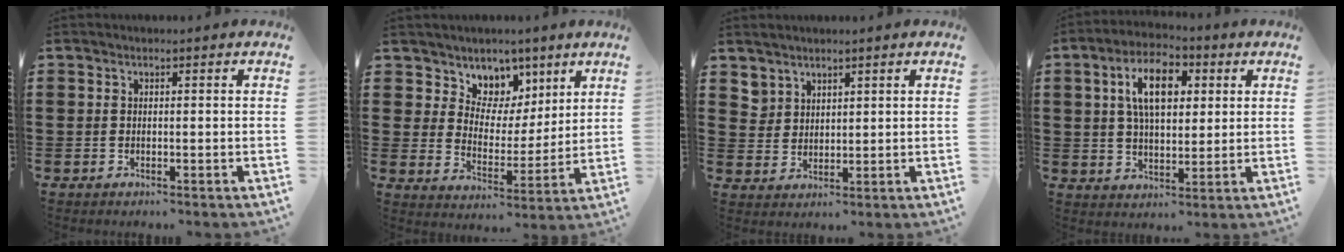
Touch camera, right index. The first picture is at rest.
{"total": 6.7, "force": [4.4, 5.0, -0.4], "torque": [-0.038, -0.032, 0.081]}
{"total": 3.0, "force": [2.6, 1.6, 0.0], "torque": [-0.010, 0.002, 0.052]}
{"total": 9.0, "force": [2.8, 4.6, 7.2], "torque": [-0.145, 0.015, 0.046]}